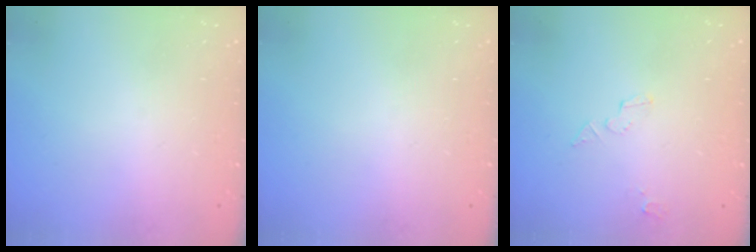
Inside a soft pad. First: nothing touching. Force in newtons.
{"total": 0.0}
{"total": 4.7, "press": 3.6, "slide": 3.1}